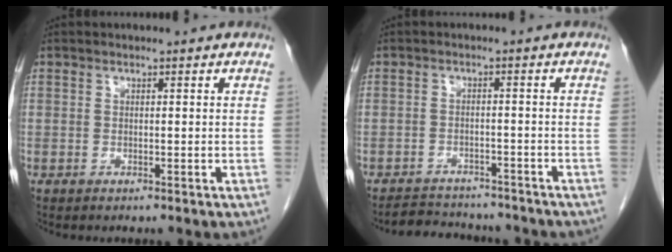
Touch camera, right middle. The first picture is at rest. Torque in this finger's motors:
{"motor_torque": [0.21, -0.17, -0.06, 0.01]}